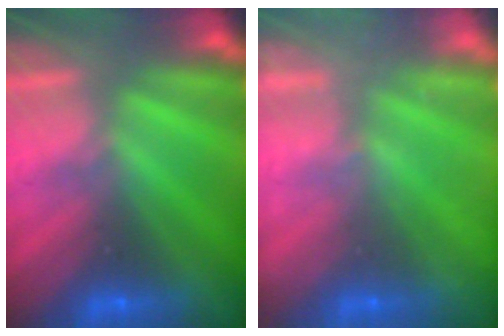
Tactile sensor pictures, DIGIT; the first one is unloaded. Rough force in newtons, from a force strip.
{"total": 2.4}